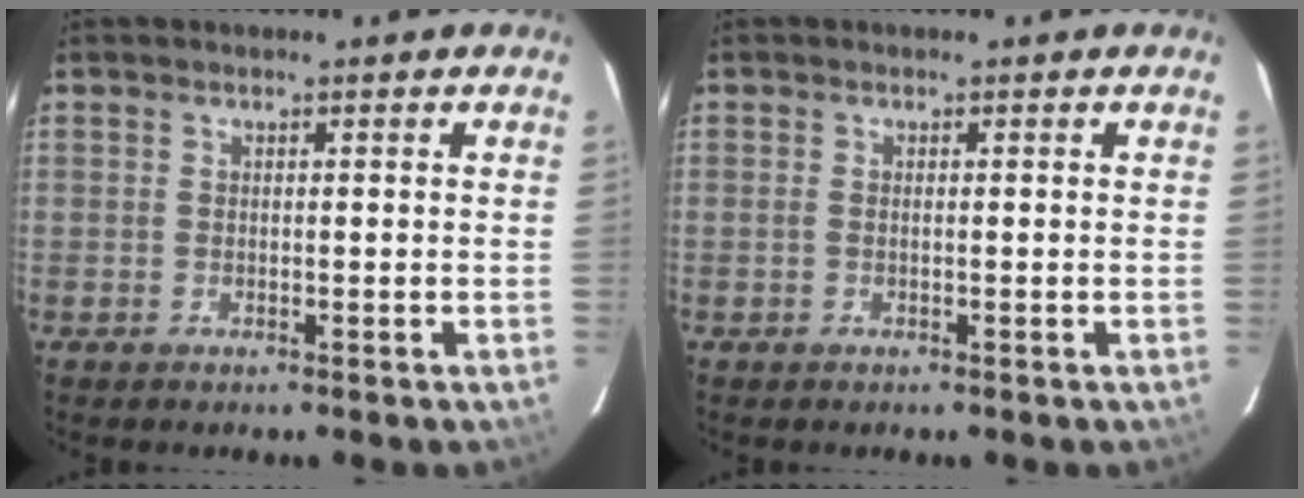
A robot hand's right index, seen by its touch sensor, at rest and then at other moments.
{"total": 0.6, "force": [-0.2, 0.0, 0.6], "torque": [-0.013, 0.001, -0.005]}